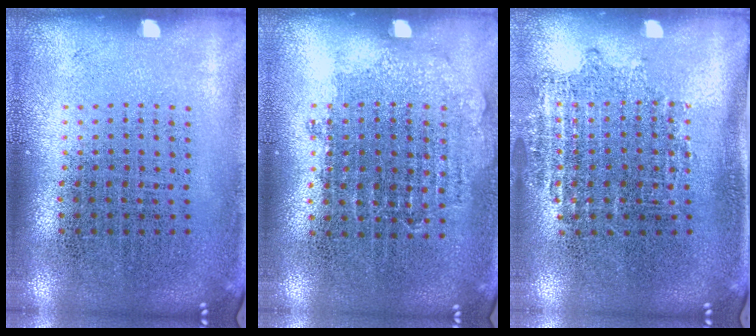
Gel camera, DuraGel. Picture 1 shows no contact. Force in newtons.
{"total": 0.9, "press": 0.8, "slide": 0.4}
{"total": 1.0, "press": 0.9, "slide": 0.4}